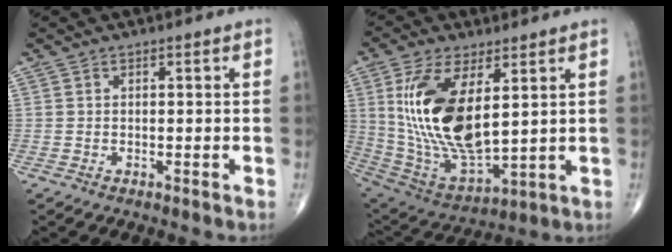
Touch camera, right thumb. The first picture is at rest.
{"total": 19.8, "force": [4.8, 9.0, 16.9], "torque": [-0.330, -0.029, 0.104]}